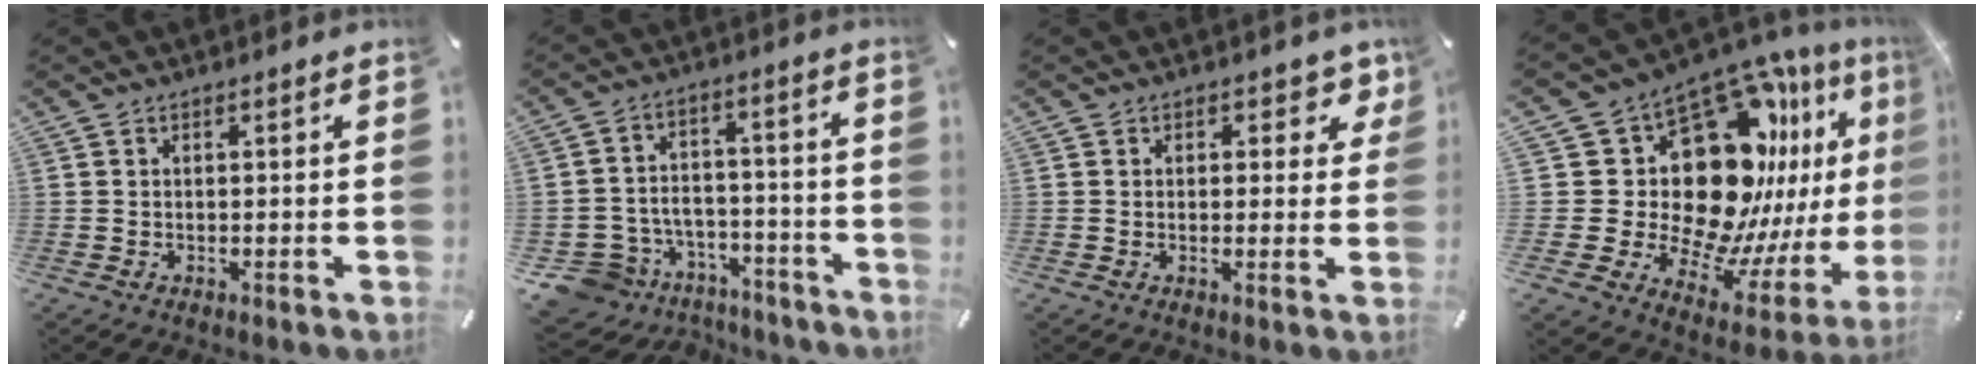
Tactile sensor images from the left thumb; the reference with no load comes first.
{"total": 9.3, "force": [-5.1, 7.5, 2.0], "torque": [-0.044, 0.030, -0.084]}
{"total": 4.0, "force": [2.1, 2.6, 2.2], "torque": [0.000, -0.010, 0.027]}
{"total": 26.6, "force": [10.8, 16.7, 17.7], "torque": [-0.291, -0.132, 0.220]}